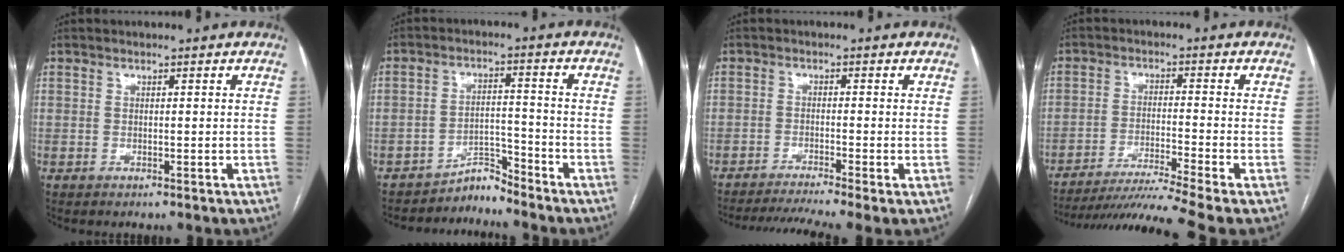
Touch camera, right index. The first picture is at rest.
{"total": 3.8, "force": [-3.7, 0.2, -0.8], "torque": [0.023, 0.012, -0.060]}
{"total": 8.0, "force": [-6.3, -0.8, 4.8], "torque": [-0.073, -0.012, -0.101]}
{"total": 12.6, "force": [-10.7, -3.2, 5.9], "torque": [-0.086, -0.020, -0.174]}